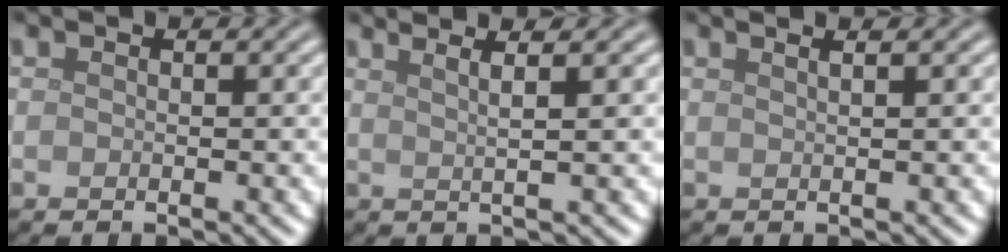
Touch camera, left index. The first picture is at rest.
{"total": 4.0, "force": [2.4, 1.3, 2.9], "torque": [-0.025, 0.024, -0.001]}
{"total": 2.8, "force": [1.7, 1.4, 1.8], "torque": [0.003, 0.014, -0.010]}